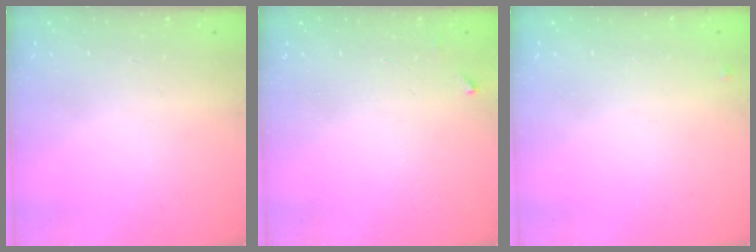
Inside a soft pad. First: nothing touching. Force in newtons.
{"total": 2.0, "press": 2.0, "slide": 0.2}
{"total": 3.1, "press": 3.1, "slide": 0.3}